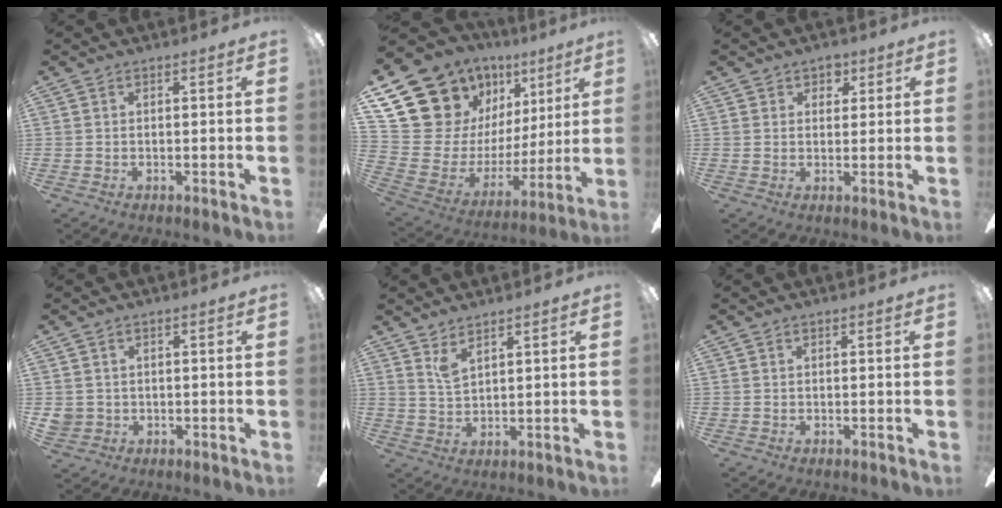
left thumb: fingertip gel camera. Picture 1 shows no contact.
{"total": 18.3, "force": [11.4, 12.9, 6.1], "torque": [-0.126, -0.091, 0.241]}
{"total": 3.5, "force": [2.2, 2.7, 0.6], "torque": [0.003, -0.006, 0.036]}
{"total": 2.6, "force": [0.5, 2.5, 0.4], "torque": [-0.012, 0.007, 0.009]}
{"total": 4.1, "force": [3.1, 1.4, 2.3], "torque": [-0.053, -0.006, 0.058]}
{"total": 0.0}